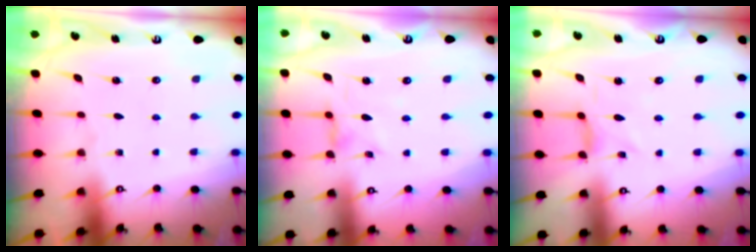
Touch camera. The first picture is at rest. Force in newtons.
{"total": 2.2, "press": 2.2, "slide": 0.4}
{"total": 1.8, "press": 1.8, "slide": 0.3}